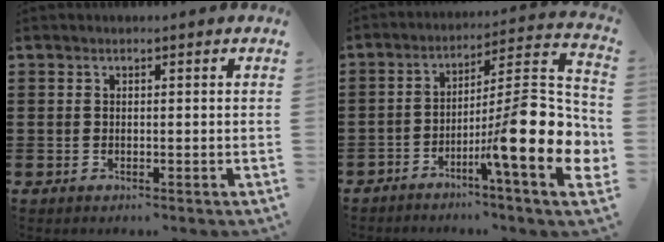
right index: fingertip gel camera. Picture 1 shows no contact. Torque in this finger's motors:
{"motor_torque": [2.14, 0.00, 1.05, 0.21]}